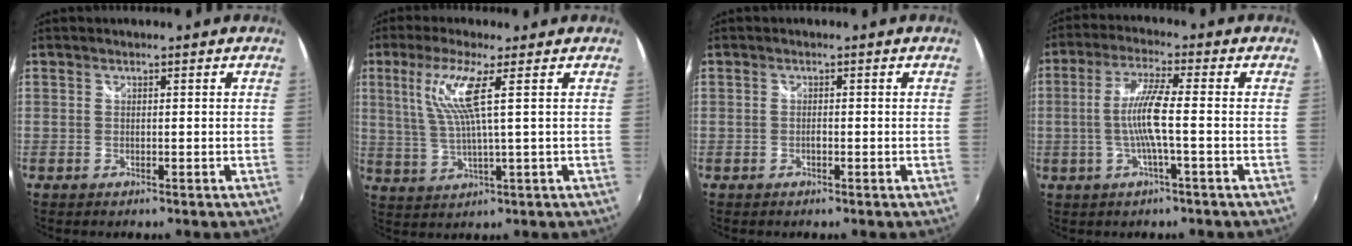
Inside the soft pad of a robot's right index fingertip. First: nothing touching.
{"total": 8.0, "force": [2.7, -0.3, 7.5], "torque": [-0.153, -0.002, 0.062]}
{"total": 0.6, "force": [-0.3, 0.3, 0.5], "torque": [-0.010, 0.001, -0.007]}
{"total": 7.7, "force": [-1.3, 0.0, 7.6], "torque": [-0.156, 0.000, -0.024]}